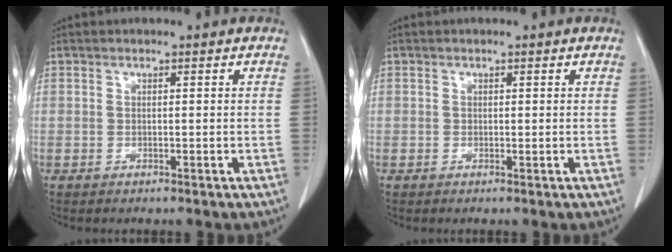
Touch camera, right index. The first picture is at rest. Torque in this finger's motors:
{"motor_torque": [-0.21, 0.13, -0.11, -0.01]}